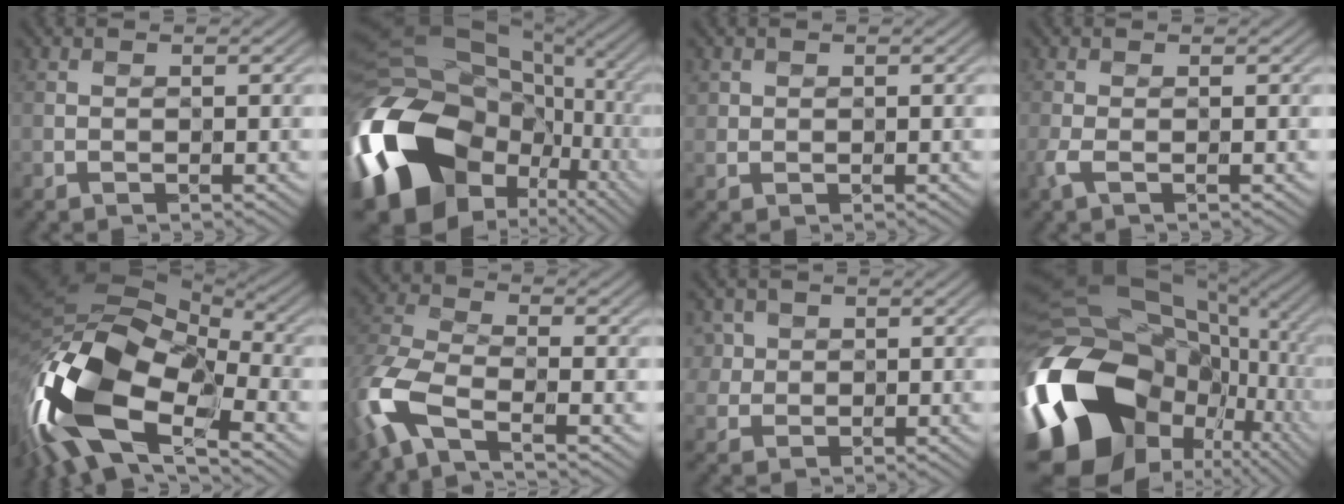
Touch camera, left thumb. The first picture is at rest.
{"total": 20.1, "force": [-5.6, 15.0, 12.2], "torque": [-0.304, -0.011, -0.103]}
{"total": 1.1, "force": [0.6, 0.9, 0.1], "torque": [-0.006, -0.003, 0.012]}
{"total": 1.8, "force": [-0.6, 0.4, 1.6], "torque": [-0.052, 0.001, -0.017]}
{"total": 17.9, "force": [-8.0, 8.8, 13.3], "torque": [-0.297, -0.017, -0.158]}
{"total": 9.0, "force": [-4.6, 3.3, 7.0], "torque": [-0.173, -0.007, -0.113]}
{"total": 3.6, "force": [1.2, 3.1, 1.3], "torque": [-0.055, 0.006, 0.027]}
{"total": 21.7, "force": [-4.1, 16.5, 13.4], "torque": [-0.330, -0.034, -0.044]}